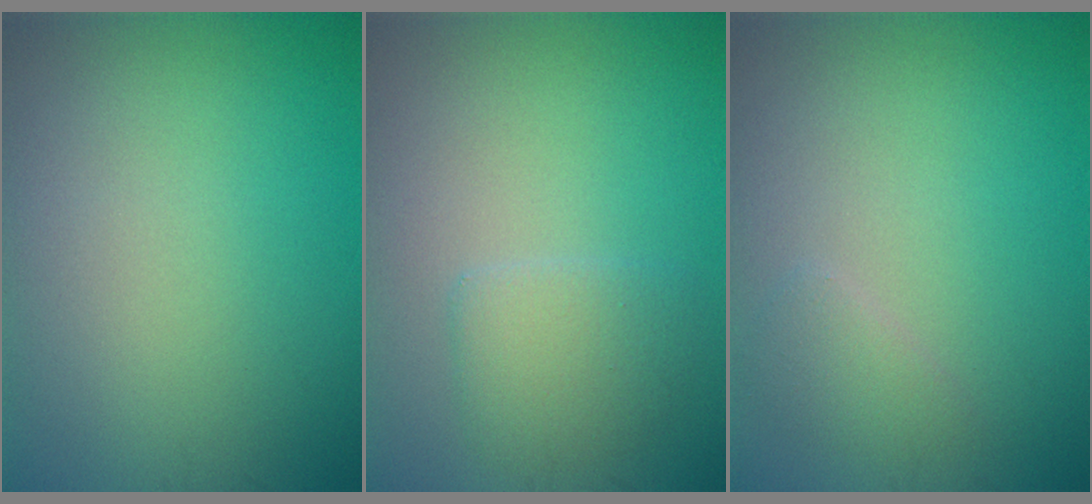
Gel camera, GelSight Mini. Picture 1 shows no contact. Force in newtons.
{"total": 2.5, "press": 2.5, "slide": 0.2}
{"total": 1.3, "press": 1.3, "slide": 0.1}